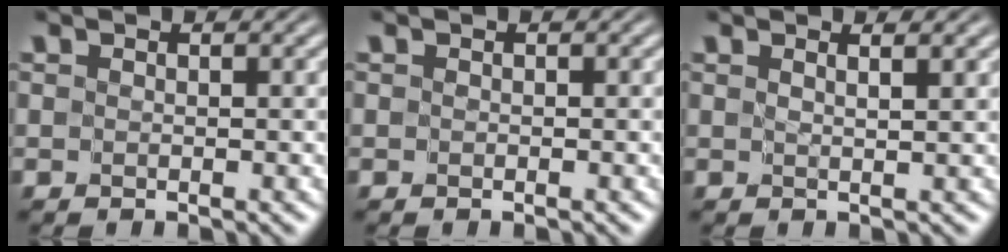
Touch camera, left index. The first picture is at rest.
{"total": 0.0}
{"total": 1.3, "force": [1.1, 0.1, 0.7], "torque": [-0.004, 0.002, 0.006]}